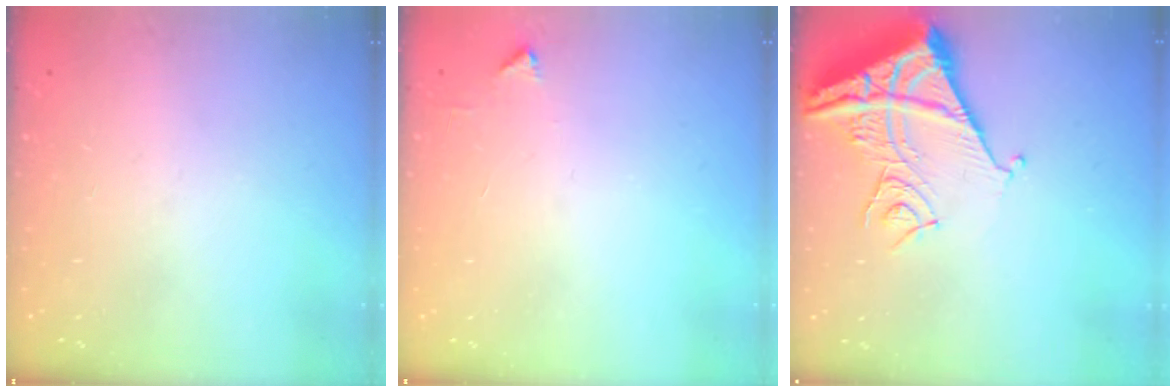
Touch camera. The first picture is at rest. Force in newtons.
{"total": 2.1, "press": 2.1, "slide": 0.3}
{"total": 12.2, "press": 12.1, "slide": 1.5}